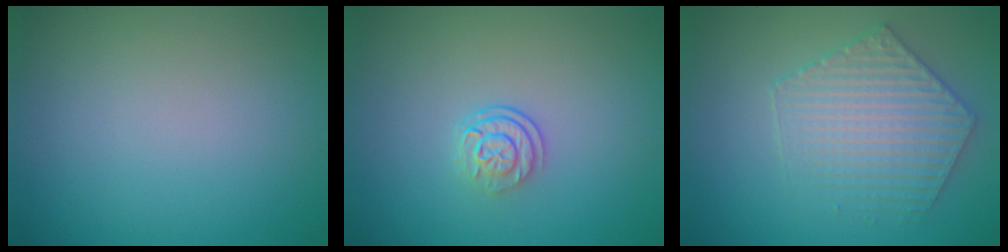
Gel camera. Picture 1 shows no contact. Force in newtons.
{"total": 2.5, "press": 1.8, "slide": 1.7}
{"total": 4.0, "press": 3.8, "slide": 1.4}